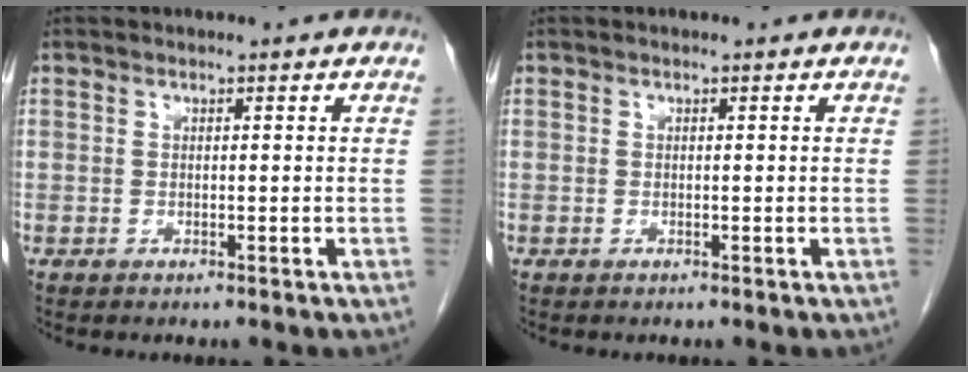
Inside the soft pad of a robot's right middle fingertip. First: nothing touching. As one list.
[{"total": 0.0}]